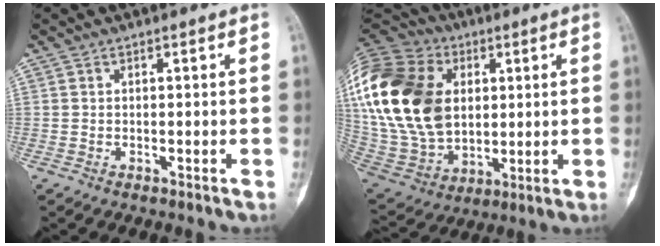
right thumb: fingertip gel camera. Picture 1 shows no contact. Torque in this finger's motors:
{"motor_torque": [-1.07, 2.45, 2.42, 0.35, 0.28]}